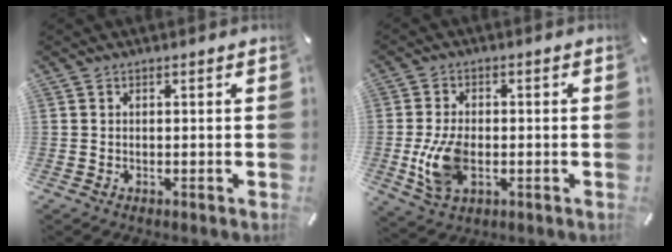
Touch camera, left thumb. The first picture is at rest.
{"total": 10.0, "force": [-1.8, 6.2, 7.6], "torque": [-0.159, -0.005, -0.031]}